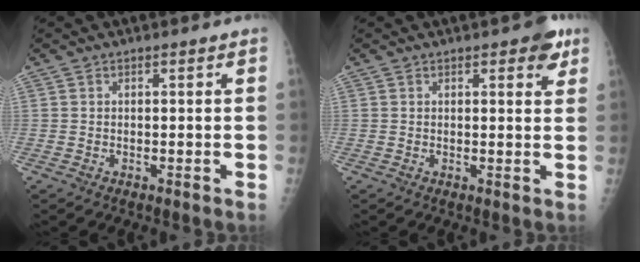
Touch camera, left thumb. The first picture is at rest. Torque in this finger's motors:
{"motor_torque": [0.51, 0.48, 0.43, -0.21, 0.03]}